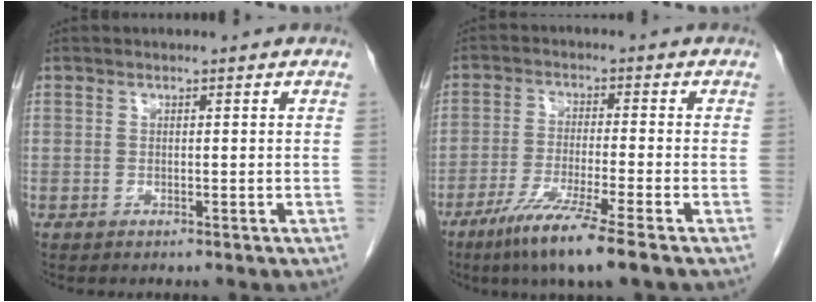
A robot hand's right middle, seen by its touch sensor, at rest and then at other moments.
{"total": 9.2, "force": [-6.1, -1.1, 6.8], "torque": [-0.126, -0.031, -0.111]}